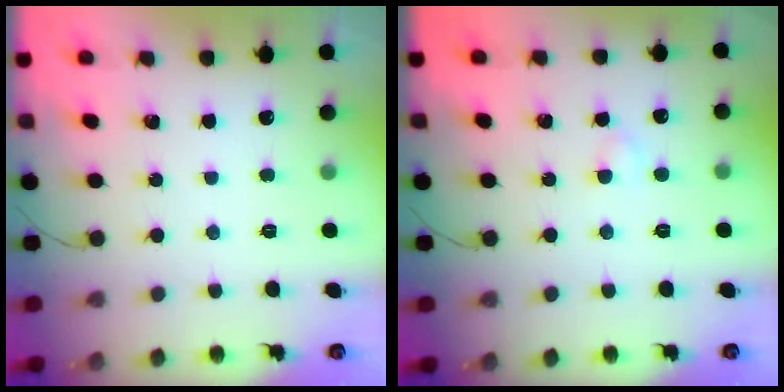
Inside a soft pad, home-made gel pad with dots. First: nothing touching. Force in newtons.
{"total": 2.3, "press": 2.1, "slide": 0.9}